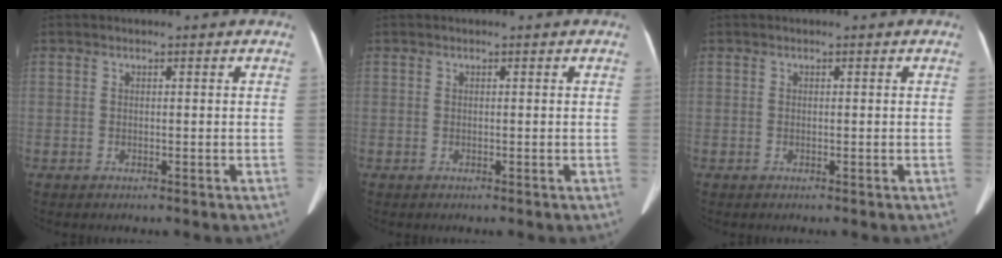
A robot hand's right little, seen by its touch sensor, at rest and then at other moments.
{"total": 0.0}
{"total": 0.0}